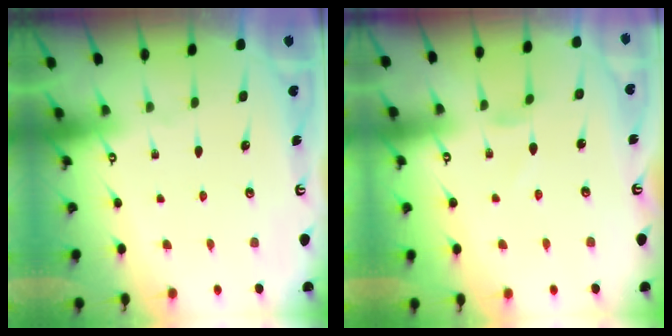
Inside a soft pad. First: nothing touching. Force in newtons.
{"total": 1.0, "press": 1.0, "slide": 0.3}